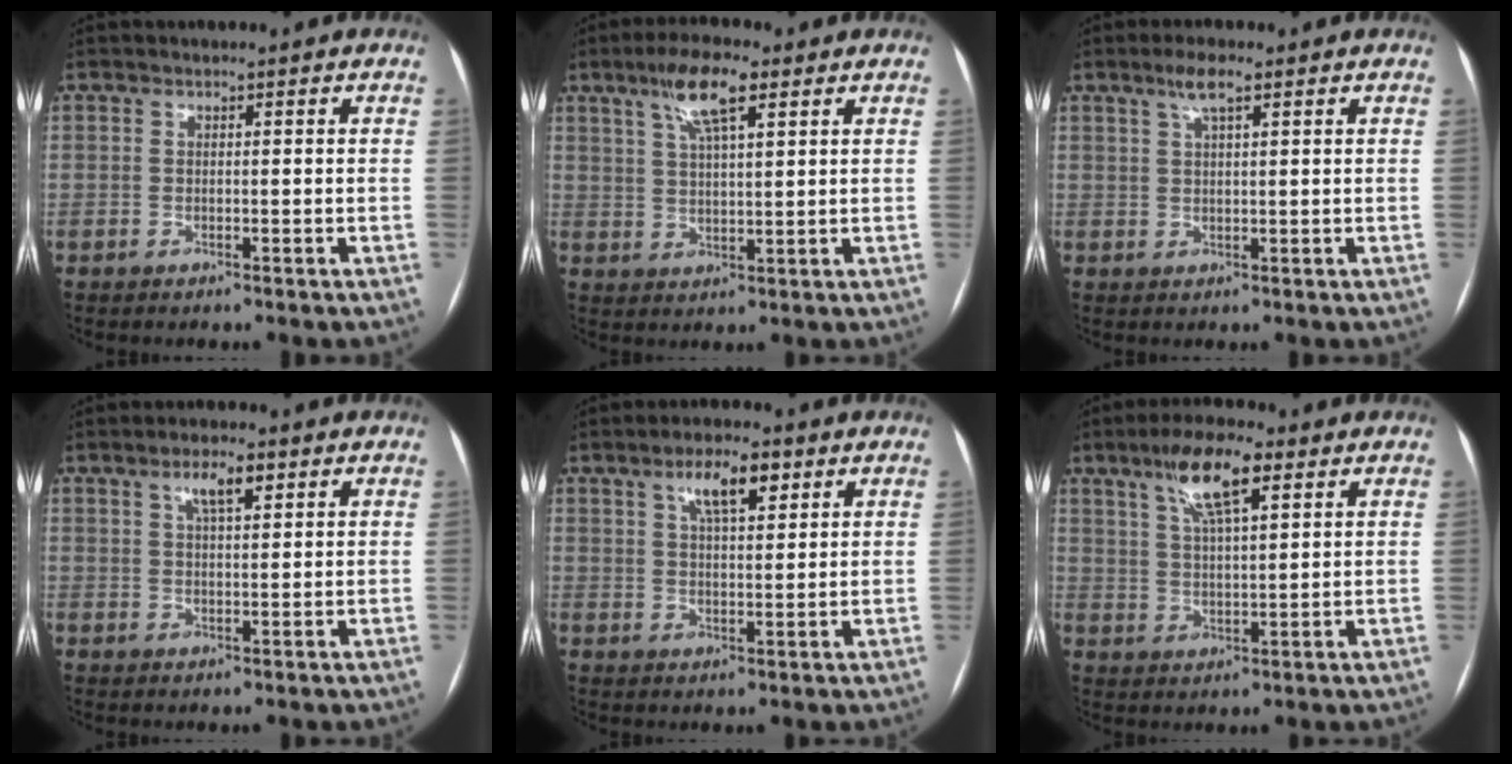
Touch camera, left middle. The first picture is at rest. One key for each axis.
{"total": 7.7, "fx": 4.3, "fy": 1.5, "fz": 6.2, "tx": -0.121, "ty": 0.014, "tz": 0.077}
{"total": 3.5, "fx": 2.1, "fy": 0.5, "fz": 2.7, "tx": -0.056, "ty": 0.008, "tz": 0.040}
{"total": 4.2, "fx": 2.2, "fy": 1.0, "fz": 3.4, "tx": -0.066, "ty": 0.007, "tz": 0.040}
{"total": 7.1, "fx": 3.8, "fy": 2.0, "fz": 5.7, "tx": -0.103, "ty": 0.012, "tz": 0.064}
{"total": 9.2, "fx": 5.0, "fy": 2.0, "fz": 7.4, "tx": -0.140, "ty": 0.014, "tz": 0.088}